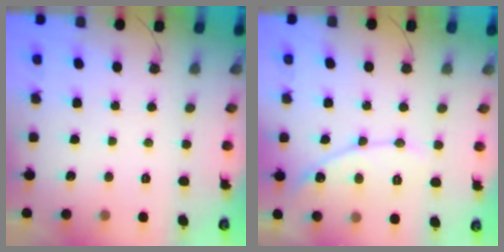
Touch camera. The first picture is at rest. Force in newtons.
{"total": 9.6, "press": 9.6, "slide": 0.8}